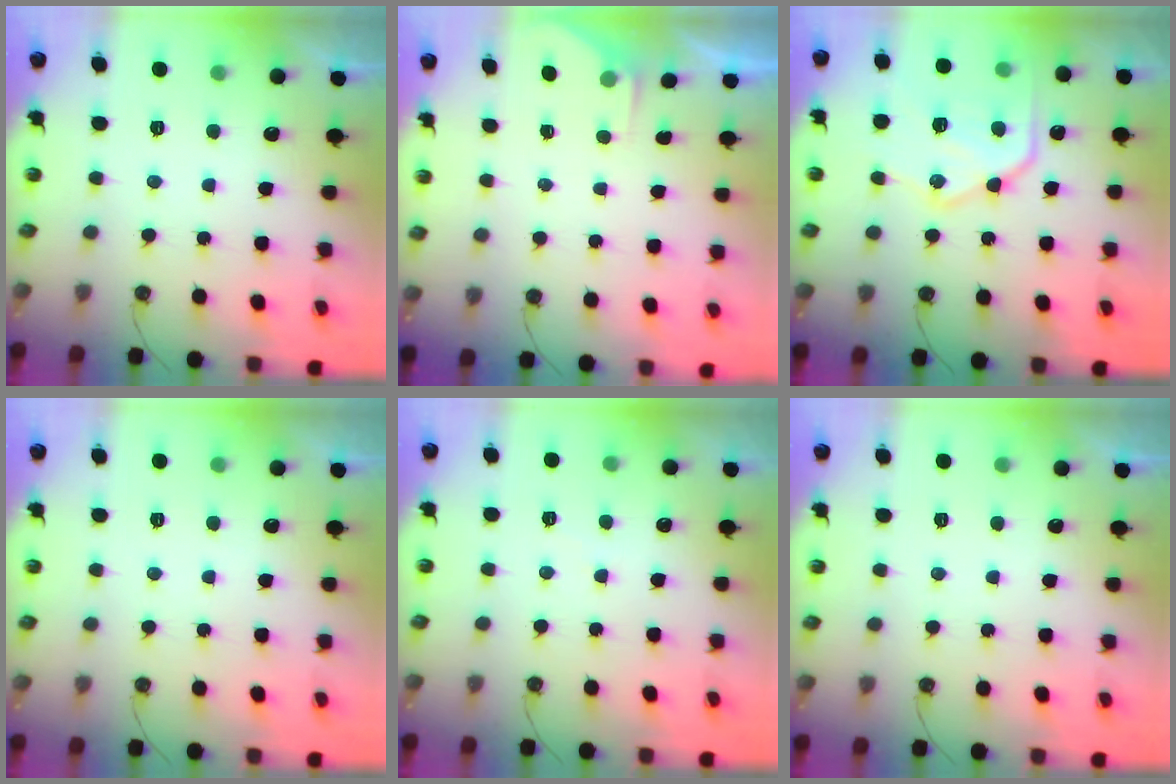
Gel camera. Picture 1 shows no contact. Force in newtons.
{"total": 1.4, "press": 1.3, "slide": 0.2}
{"total": 20.0, "press": 19.9, "slide": 1.7}
{"total": 0.0}
{"total": 3.6, "press": 3.5, "slide": 0.6}
{"total": 0.0}